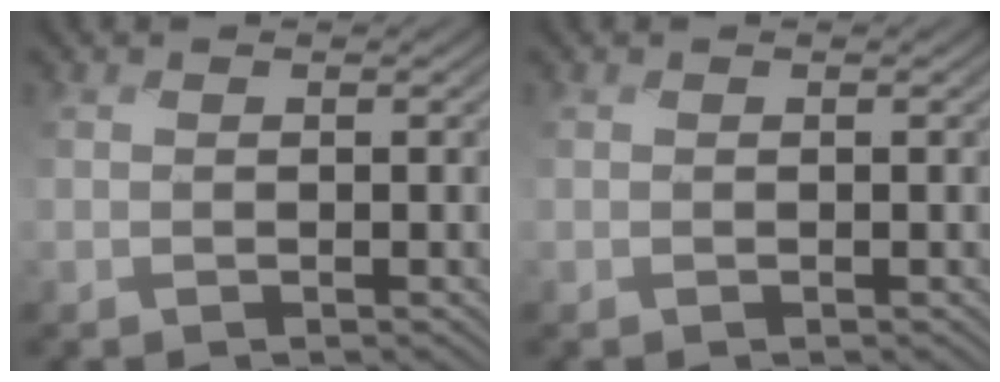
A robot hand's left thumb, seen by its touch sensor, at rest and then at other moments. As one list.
[{"total": 0.0}]